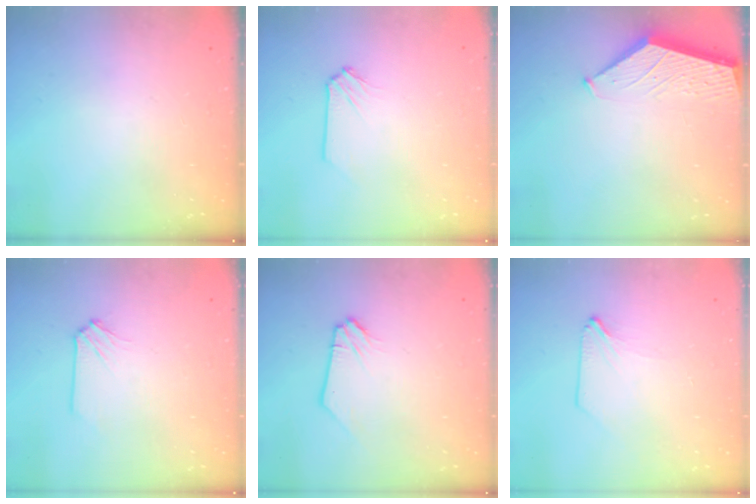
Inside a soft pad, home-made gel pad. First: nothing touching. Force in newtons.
{"total": 0.0}
{"total": 2.4, "press": 2.4, "slide": 0.3}
{"total": 0.0}
{"total": 0.0}
{"total": 0.6, "press": 0.6, "slide": 0.1}